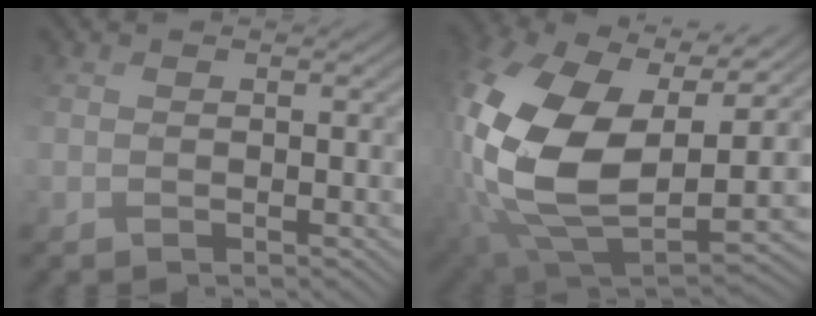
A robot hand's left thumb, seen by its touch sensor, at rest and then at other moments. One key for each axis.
{"total": 19.1, "fx": 2.9, "fy": 11.4, "fz": 15.0, "tx": -0.372, "ty": -0.025, "tz": 0.076}